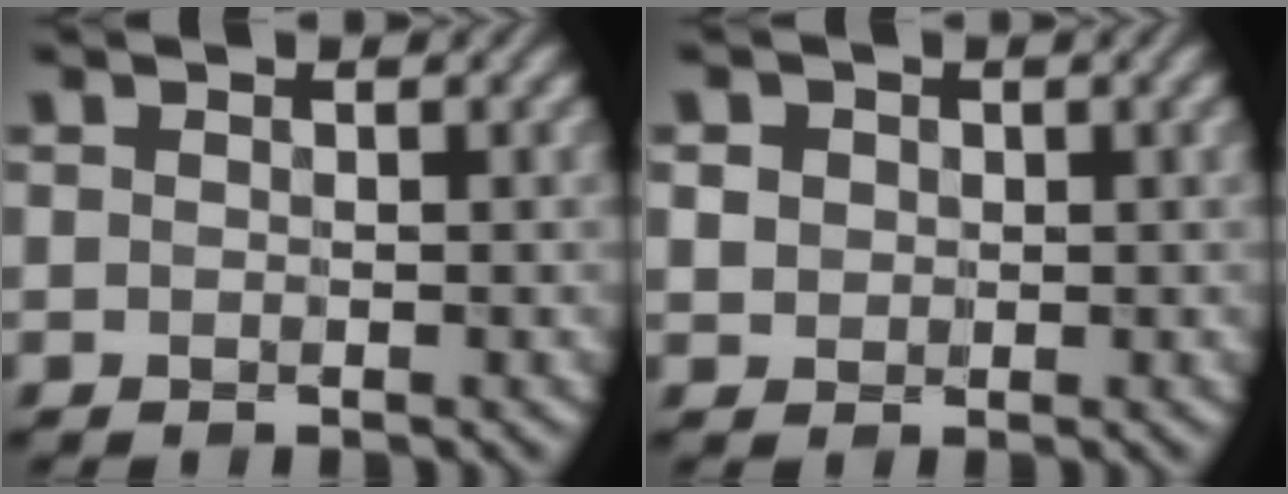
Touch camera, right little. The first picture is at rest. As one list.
[{"total": 1.5, "force": [0.2, 1.4, 0.4], "torque": [-0.019, -0.008, 0.010]}]